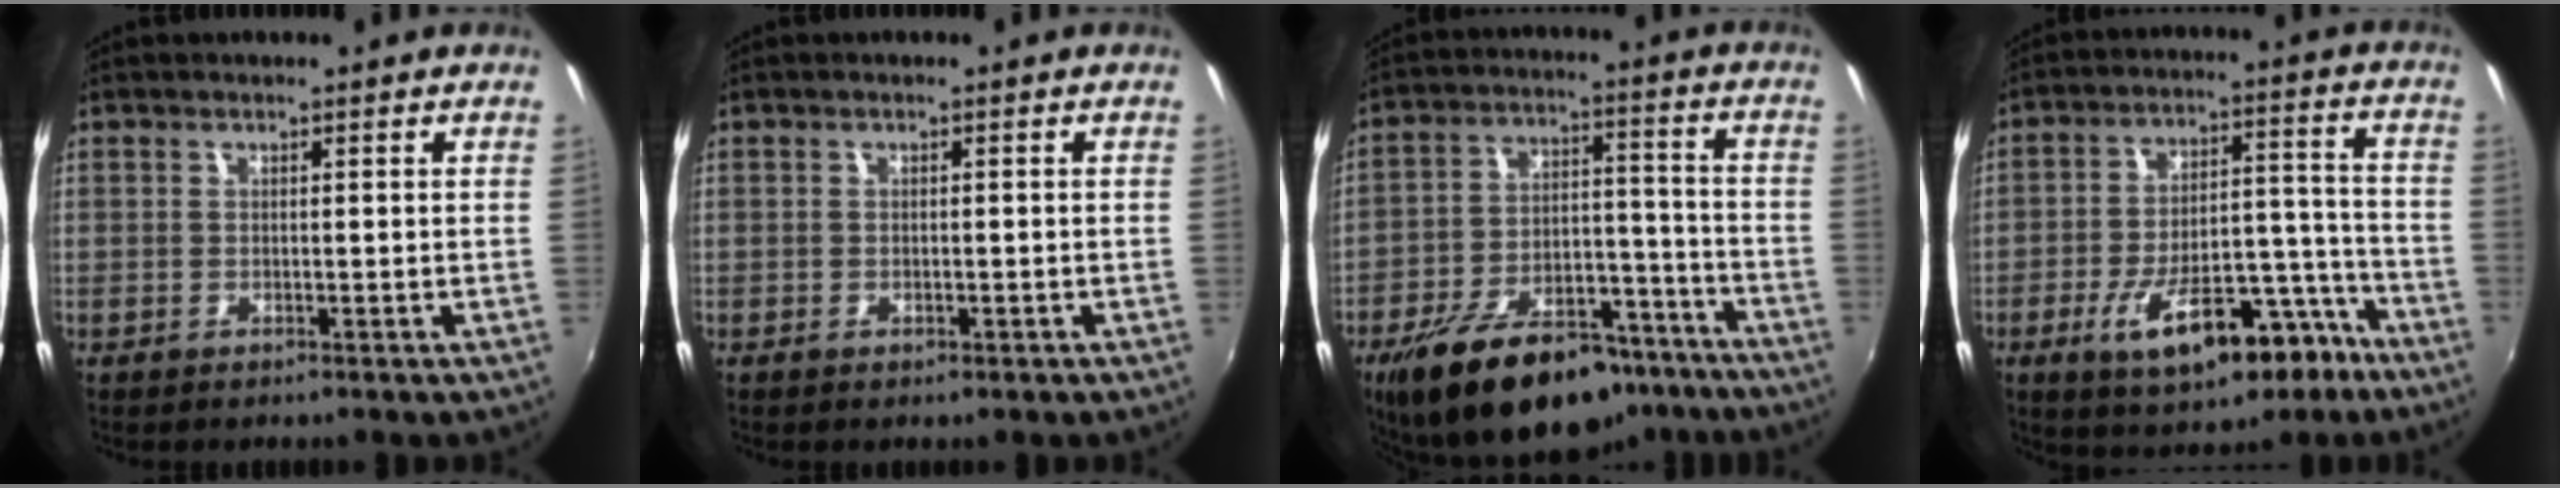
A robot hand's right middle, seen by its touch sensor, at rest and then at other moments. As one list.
[{"total": 1.0, "force": [-0.6, 0.6, 0.5], "torque": [-0.008, -0.004, -0.011]}, {"total": 22.9, "force": [-16.6, 10.3, 12.0], "torque": [-0.221, 0.006, -0.238]}, {"total": 16.4, "force": [-9.7, 7.0, 11.2], "torque": [-0.194, 0.017, -0.134]}]